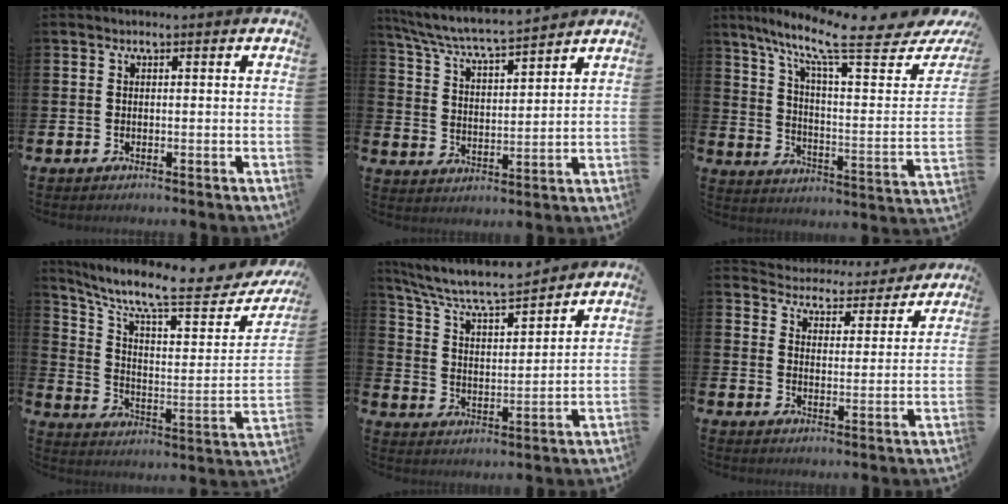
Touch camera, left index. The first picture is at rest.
{"total": 6.3, "force": [6.0, 0.3, 1.8], "torque": [-0.063, -0.040, 0.103]}
{"total": 10.8, "force": [8.1, 1.9, 6.9], "torque": [-0.138, -0.067, 0.119]}
{"total": 9.2, "force": [7.4, 2.2, 5.0], "torque": [-0.108, -0.066, 0.116]}
{"total": 7.3, "force": [7.0, 0.8, 2.2], "torque": [-0.078, -0.049, 0.120]}
{"total": 4.8, "force": [4.7, 1.2, -0.1], "torque": [-0.019, -0.043, 0.079]}